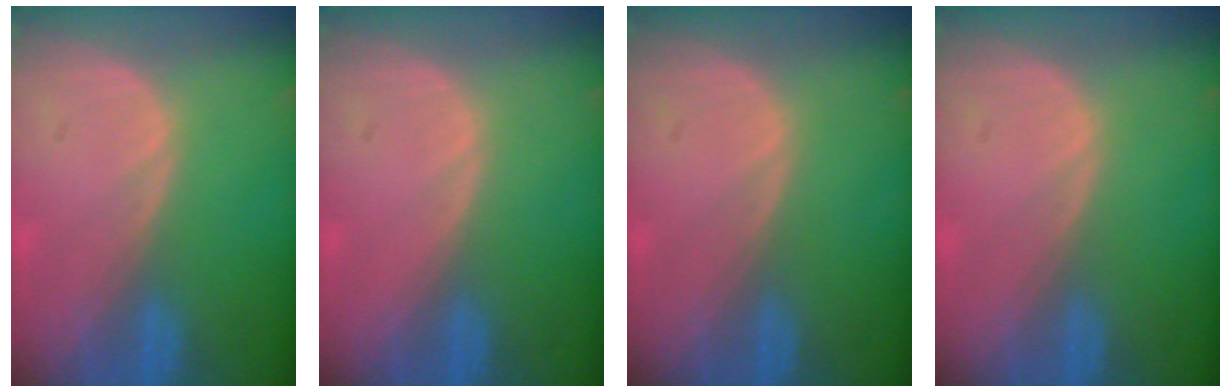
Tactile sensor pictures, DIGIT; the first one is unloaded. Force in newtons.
{"total": 0.0}
{"total": 0.0}
{"total": 0.0}